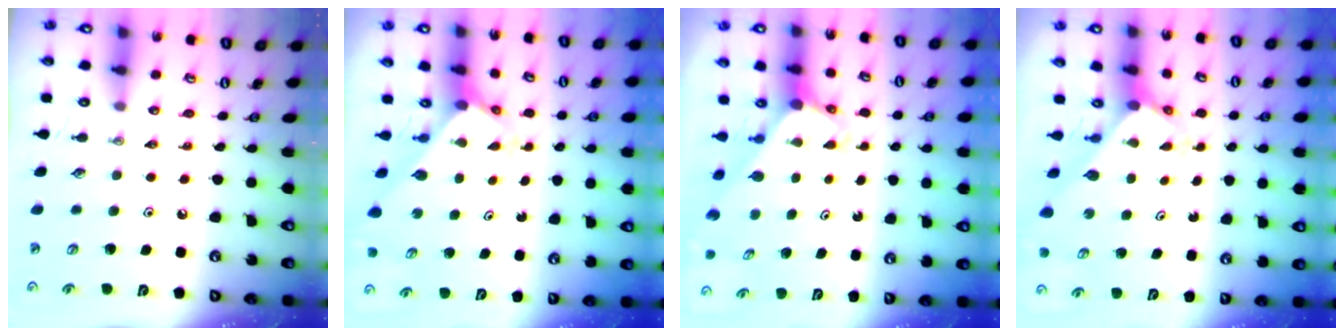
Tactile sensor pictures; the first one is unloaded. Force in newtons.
{"total": 2.7, "press": 2.7, "slide": 0.3}
{"total": 3.1, "press": 3.1, "slide": 0.2}
{"total": 2.4, "press": 2.4, "slide": 0.2}